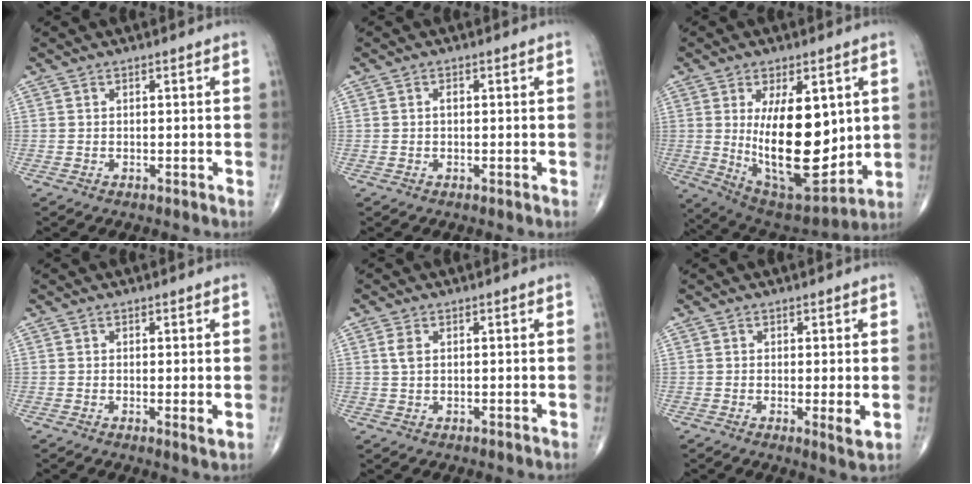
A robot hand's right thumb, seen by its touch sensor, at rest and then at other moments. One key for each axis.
{"total": 0.9, "fx": 0.0, "fy": 0.6, "fz": 0.8, "tx": -0.007, "ty": 0.004, "tz": -0.001}
{"total": 20.8, "fx": 1.7, "fy": 9.6, "fz": 18.3, "tx": -0.265, "ty": -0.041, "tz": 0.051}
{"total": 1.8, "fx": 0.1, "fy": 0.3, "fz": 1.8, "tx": -0.033, "ty": -0.009, "tz": -0.002}
{"total": 2.3, "fx": 0.7, "fy": 1.3, "fz": 1.7, "tx": -0.035, "ty": 0.004, "tz": 0.015}
{"total": 3.1, "fx": -0.1, "fy": 0.5, "fz": 3.0, "tx": -0.052, "ty": -0.014, "tz": -0.007}